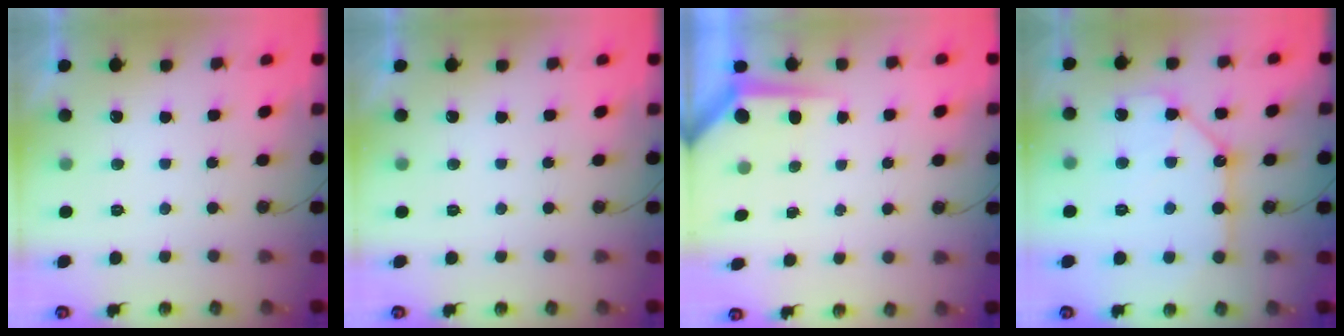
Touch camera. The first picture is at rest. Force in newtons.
{"total": 0.0}
{"total": 4.0, "press": 4.0, "slide": 0.3}
{"total": 13.0, "press": 12.9, "slide": 1.5}